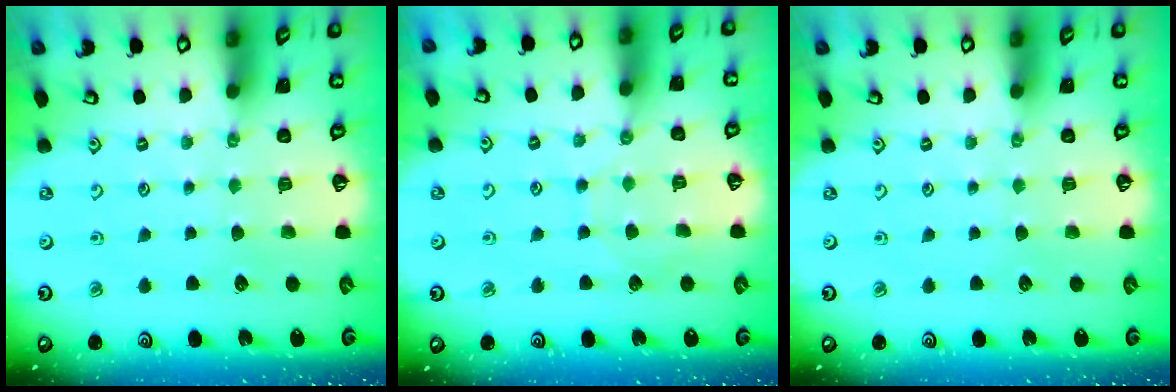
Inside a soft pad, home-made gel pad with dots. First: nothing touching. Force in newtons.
{"total": 3.9, "press": 3.9, "slide": 0.5}
{"total": 0.0}